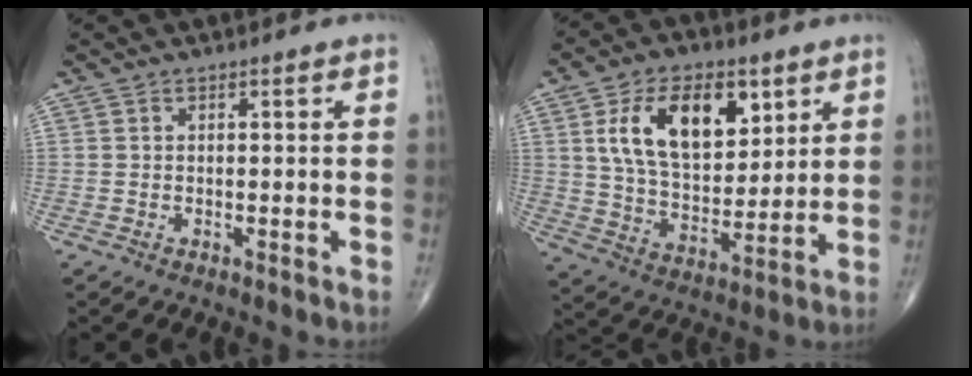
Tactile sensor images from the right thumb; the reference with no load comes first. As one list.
[{"total": 17.9, "force": [6.9, 10.2, 13.1], "torque": [-0.184, -0.027, 0.128]}]